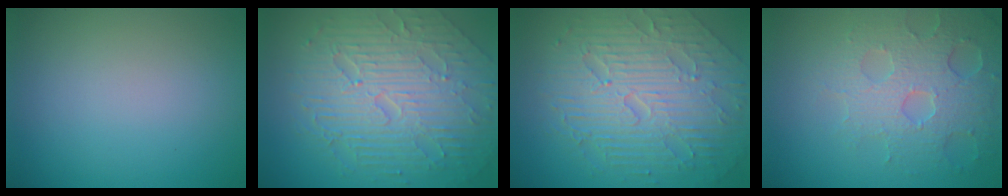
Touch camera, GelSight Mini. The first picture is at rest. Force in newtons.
{"total": 9.5, "press": 6.2, "slide": 7.2}
{"total": 9.8, "press": 6.5, "slide": 7.3}
{"total": 5.3, "press": 4.7, "slide": 2.5}